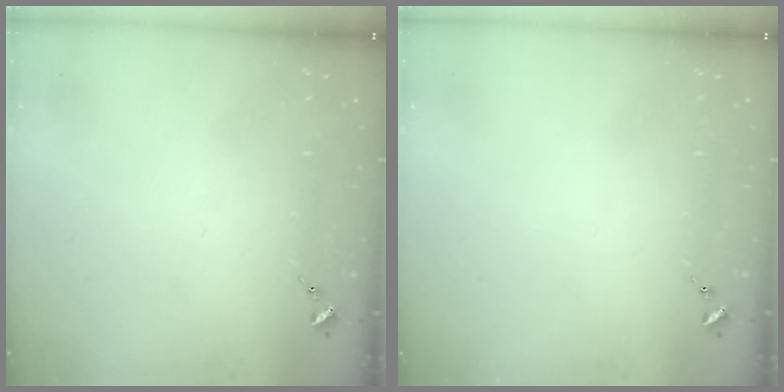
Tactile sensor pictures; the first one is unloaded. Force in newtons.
{"total": 0.0}